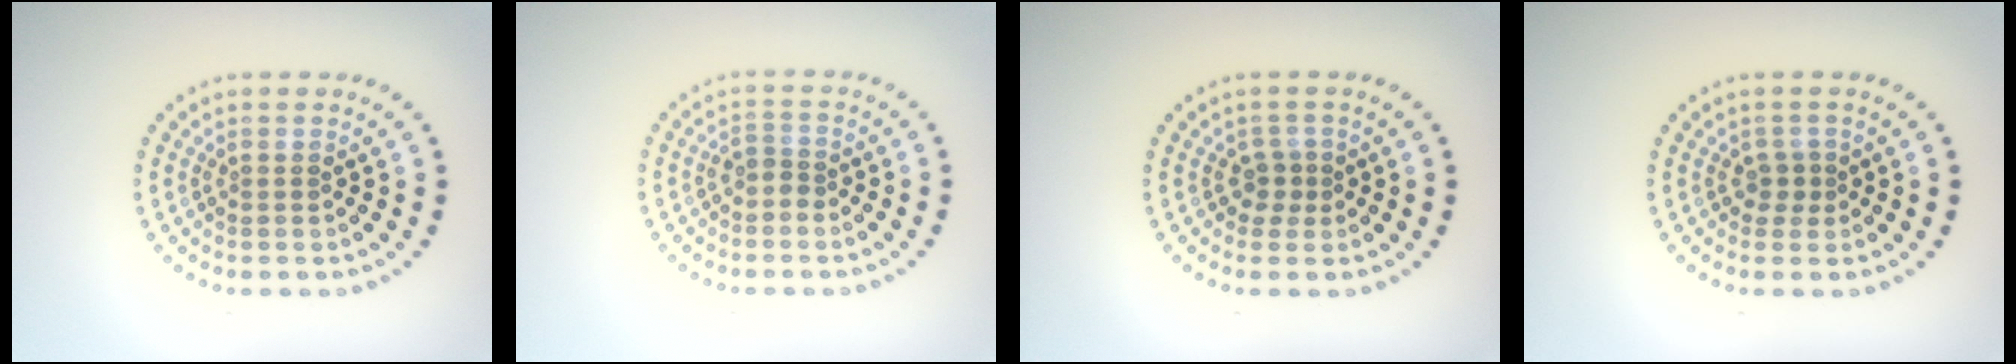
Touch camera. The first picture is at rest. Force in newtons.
{"total": 1.3, "press": 1.0, "slide": 0.9}
{"total": 1.5, "press": 1.2, "slide": 0.9}
{"total": 1.4, "press": 1.1, "slide": 0.7}